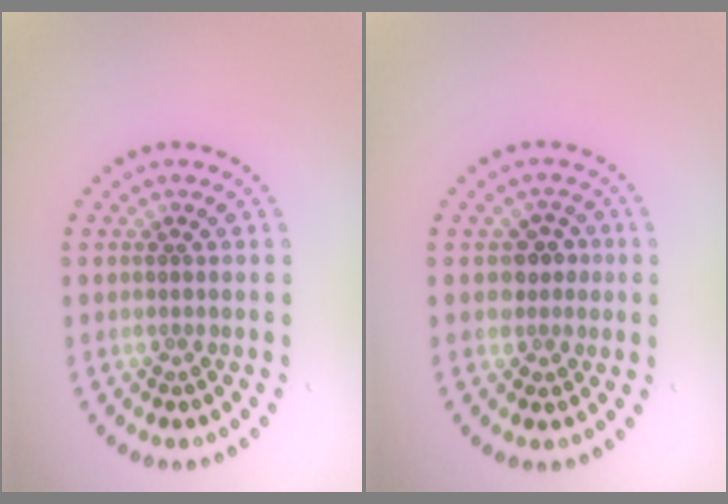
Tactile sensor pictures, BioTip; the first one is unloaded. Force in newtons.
{"total": 2.1, "press": 1.8, "slide": 1.1}